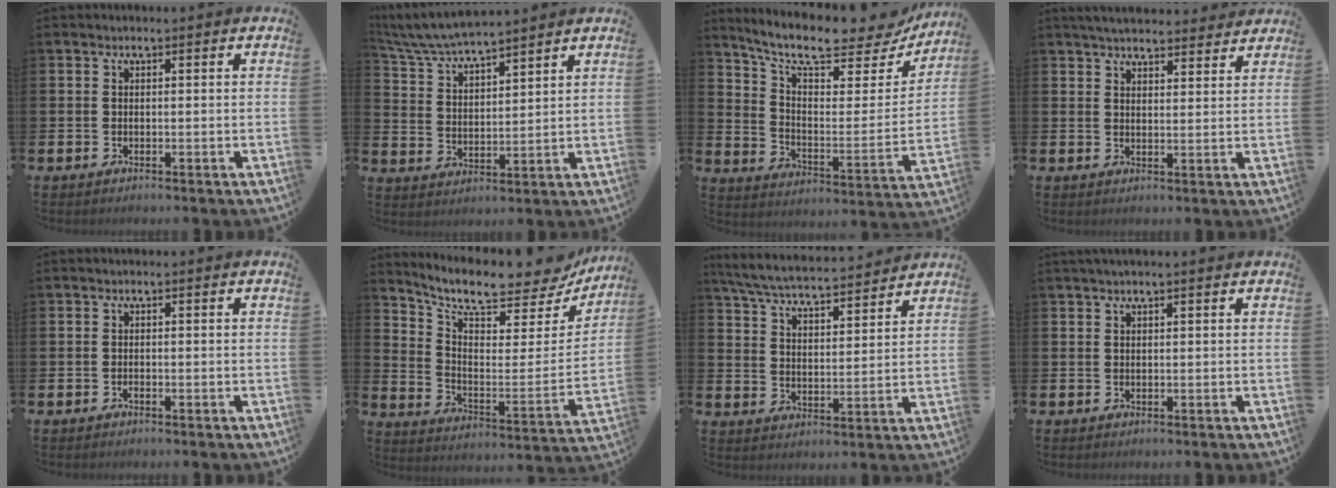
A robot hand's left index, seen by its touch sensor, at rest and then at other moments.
{"total": 6.1, "force": [6.0, 0.4, 1.1], "torque": [-0.052, -0.035, 0.106]}
{"total": 10.4, "force": [9.3, 2.4, 4.1], "torque": [-0.102, -0.069, 0.156]}
{"total": 4.4, "force": [4.3, 0.7, 0.7], "torque": [-0.024, -0.020, 0.077]}
{"total": 0.5, "force": [-0.4, 0.1, 0.3], "torque": [-0.005, -0.003, -0.009]}
{"total": 9.0, "force": [8.1, 2.1, 3.2], "torque": [-0.083, -0.070, 0.134]}
{"total": 6.2, "force": [5.9, 0.5, 1.6], "torque": [-0.059, -0.042, 0.102]}
{"total": 1.0, "force": [0.7, -0.1, 0.6], "torque": [-0.010, 0.001, 0.013]}